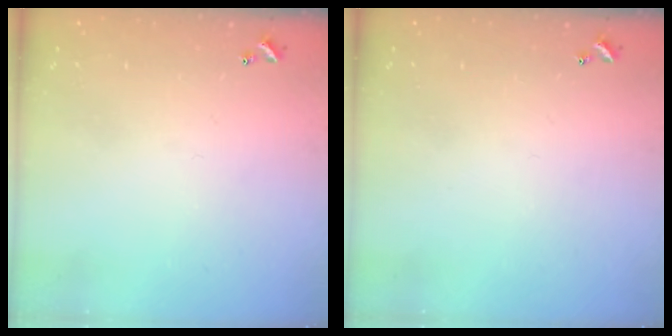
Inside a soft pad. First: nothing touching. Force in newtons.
{"total": 0.0}